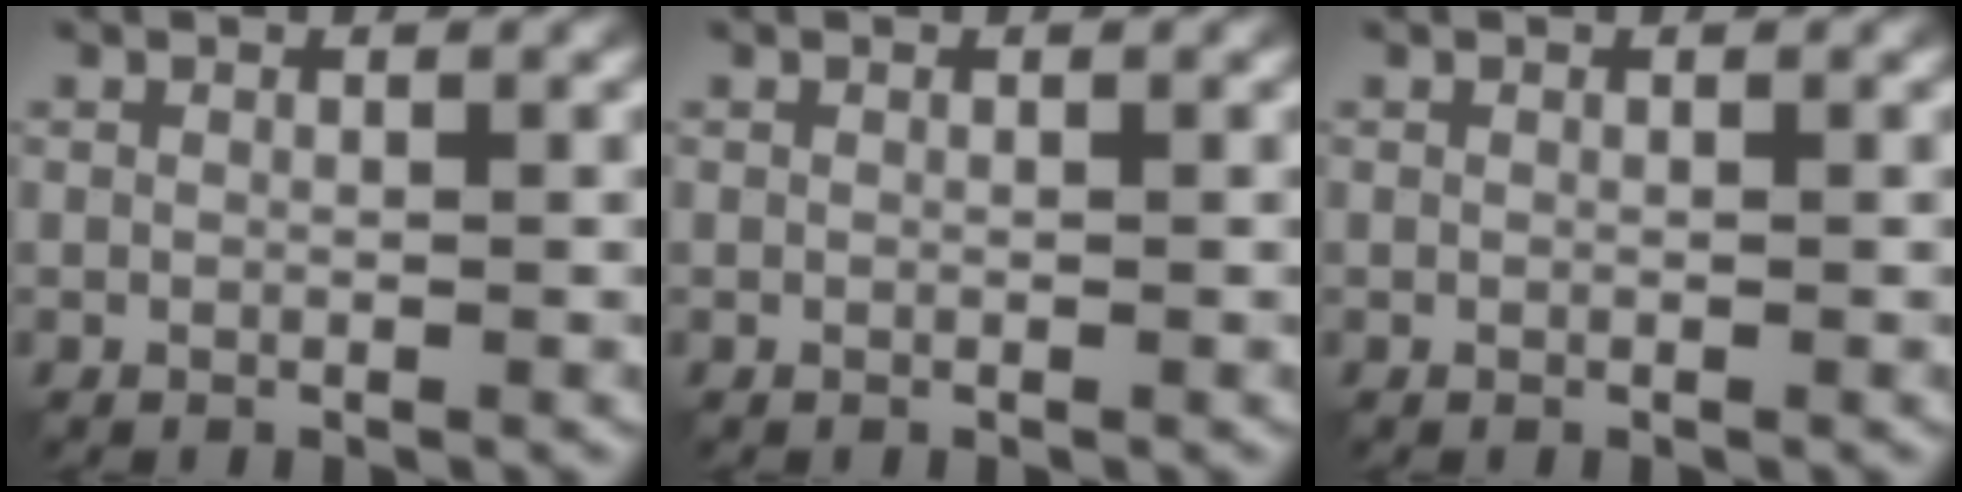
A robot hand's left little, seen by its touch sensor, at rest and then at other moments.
{"total": 0.0}
{"total": 0.0}